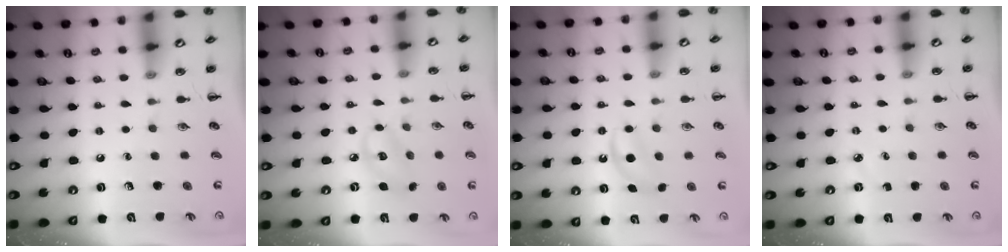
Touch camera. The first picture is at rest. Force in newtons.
{"total": 6.7, "press": 6.7, "slide": 1.1}
{"total": 5.0, "press": 4.7, "slide": 1.5}
{"total": 2.0, "press": 1.9, "slide": 0.7}